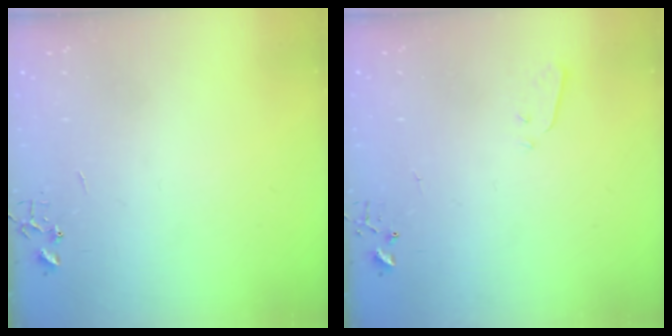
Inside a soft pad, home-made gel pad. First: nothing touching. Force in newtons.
{"total": 2.2, "press": 2.1, "slide": 0.3}